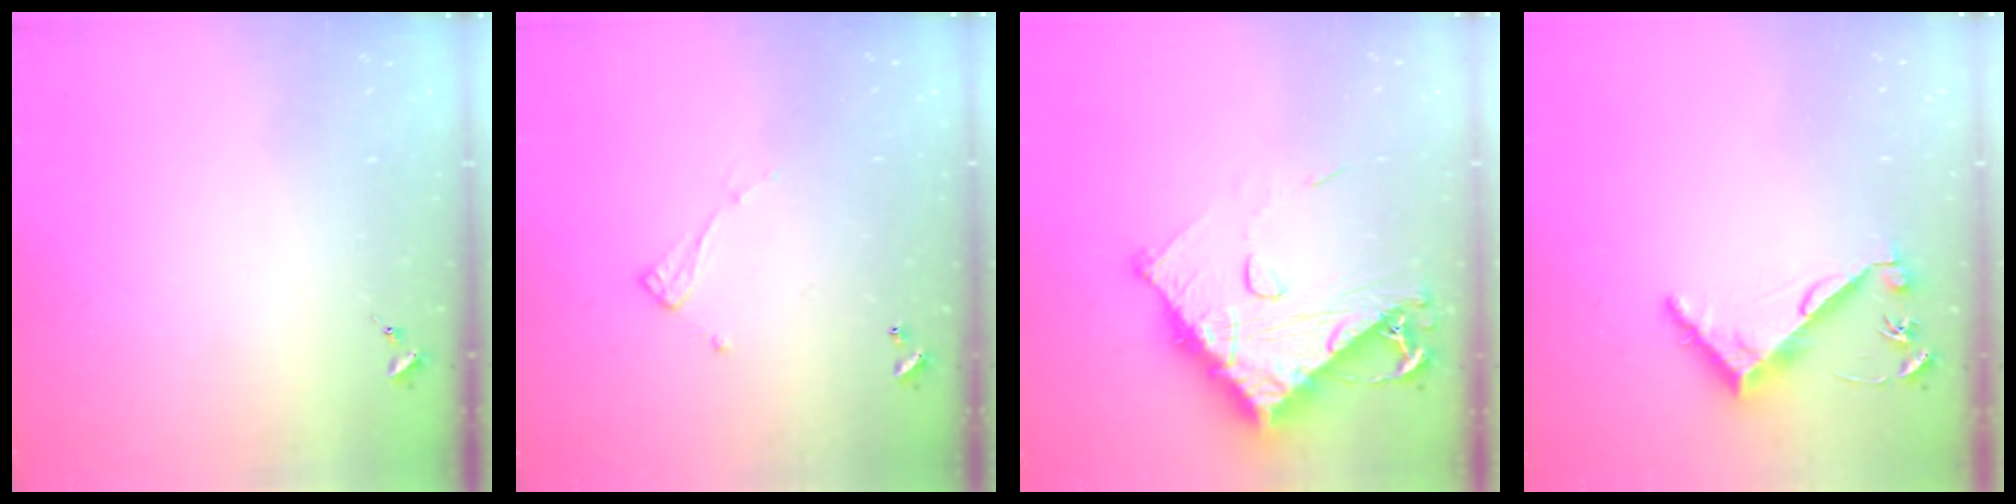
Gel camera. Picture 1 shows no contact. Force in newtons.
{"total": 6.9, "press": 6.9, "slide": 0.3}
{"total": 15.0, "press": 14.9, "slide": 1.4}
{"total": 6.7, "press": 6.6, "slide": 0.7}